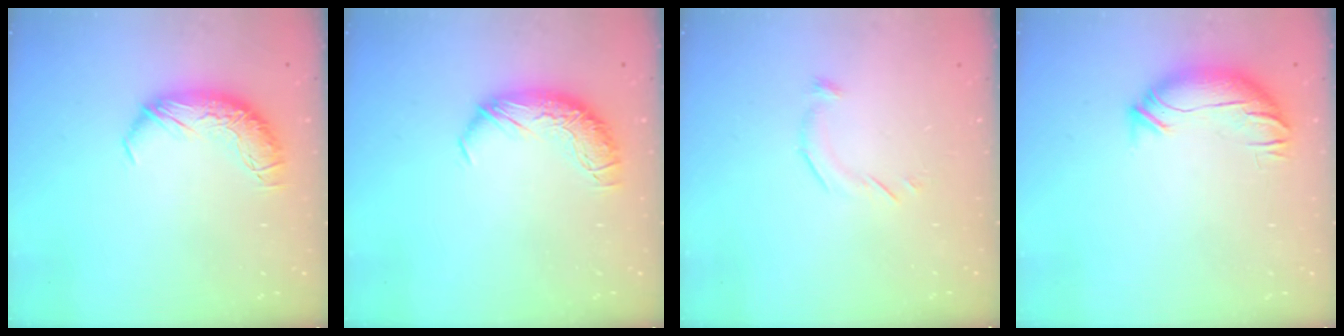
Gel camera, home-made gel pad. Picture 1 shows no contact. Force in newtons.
{"total": 0.0}
{"total": 6.8, "press": 6.7, "slide": 0.4}
{"total": 3.7, "press": 3.0, "slide": 2.2}